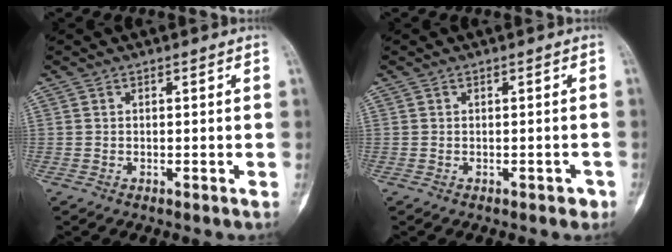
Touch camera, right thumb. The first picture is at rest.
{"total": 1.4, "force": [-0.8, 0.9, 0.8], "torque": [-0.004, 0.006, -0.008]}